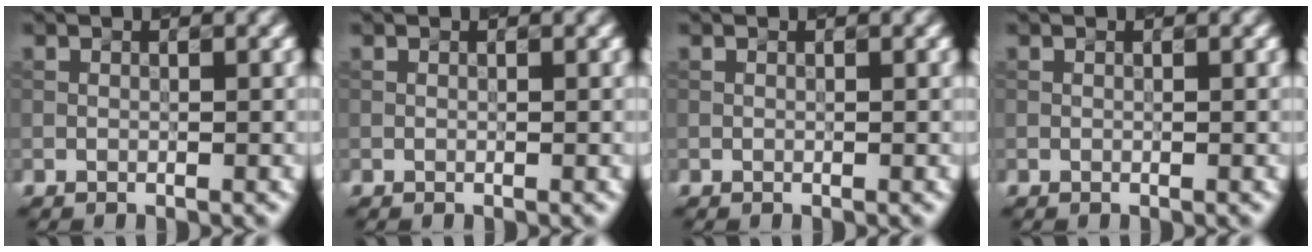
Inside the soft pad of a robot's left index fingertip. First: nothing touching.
{"total": 0.0}
{"total": 0.0}
{"total": 0.0}